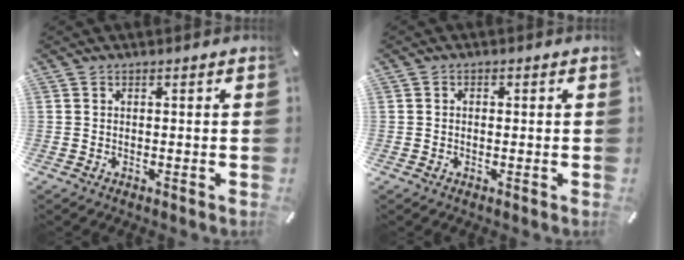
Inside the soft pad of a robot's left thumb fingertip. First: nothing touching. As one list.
[{"total": 1.0, "force": [-0.3, 0.8, 0.6], "torque": [-0.012, 0.003, -0.006]}]